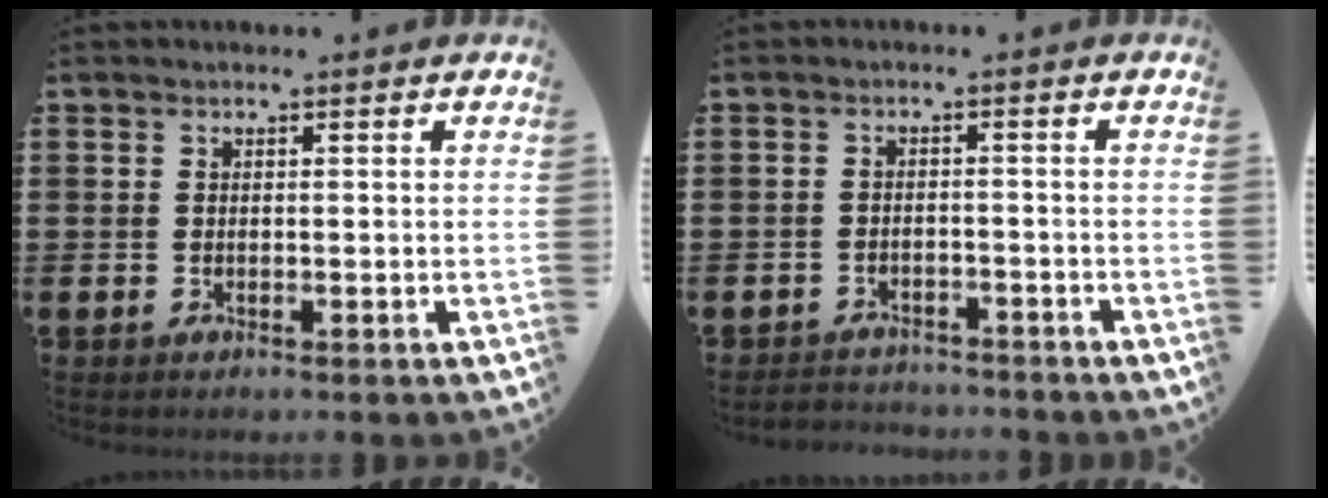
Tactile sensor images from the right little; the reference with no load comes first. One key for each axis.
{"total": 2.0, "fx": -2.0, "fy": 0.2, "fz": -0.3, "tx": -0.002, "ty": 0.002, "tz": -0.045}